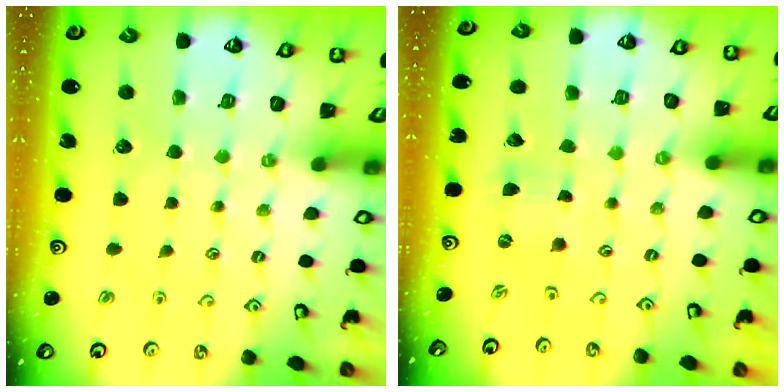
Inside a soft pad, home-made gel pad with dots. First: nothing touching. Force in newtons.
{"total": 0.0}